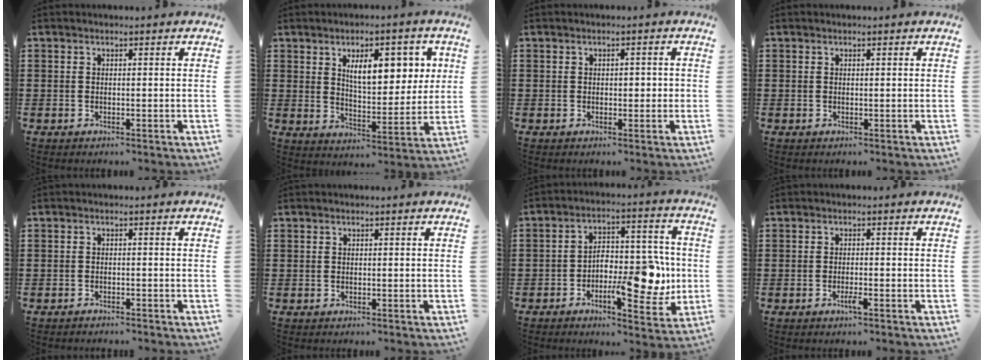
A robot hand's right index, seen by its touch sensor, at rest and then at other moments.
{"total": 8.8, "force": [3.5, 4.2, 6.9], "torque": [-0.106, -0.003, 0.053]}
{"total": 1.2, "force": [-0.1, 0.9, 0.9], "torque": [-0.017, 0.009, -0.005]}
{"total": 0.0}
{"total": 0.8, "force": [-0.8, 0.0, 0.0], "torque": [-0.003, 0.001, -0.016]}
{"total": 0.0}
{"total": 11.0, "force": [-2.4, 5.0, 9.5], "torque": [-0.123, 0.003, -0.039]}
{"total": 1.7, "force": [-1.0, 0.1, 1.4], "torque": [-0.026, -0.004, -0.017]}